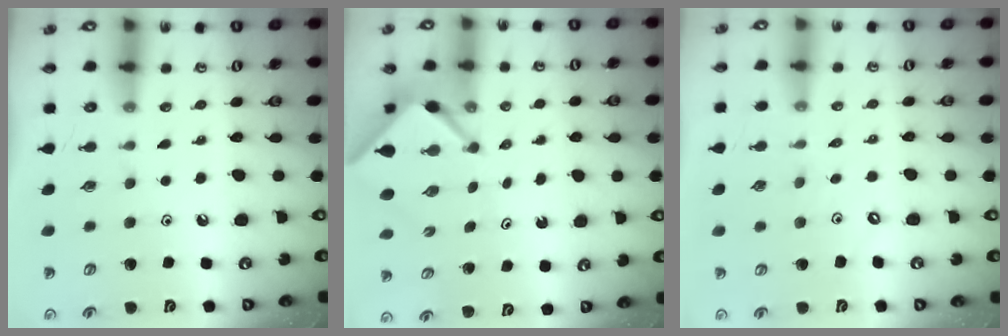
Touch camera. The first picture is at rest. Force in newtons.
{"total": 3.5, "press": 3.5, "slide": 0.8}
{"total": 3.8, "press": 3.8, "slide": 0.3}